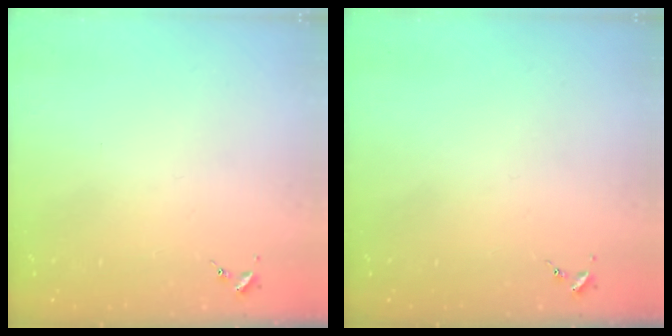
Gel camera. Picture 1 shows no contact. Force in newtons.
{"total": 0.0}